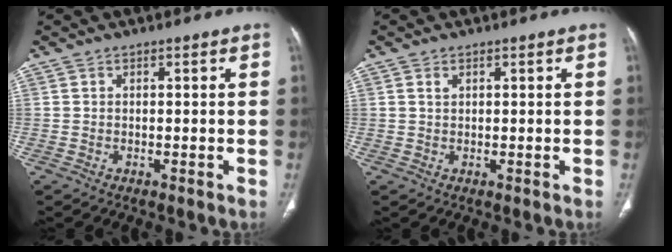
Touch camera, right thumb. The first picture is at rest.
{"total": 1.1, "force": [0.5, 0.7, 0.6], "torque": [-0.012, 0.001, 0.011]}